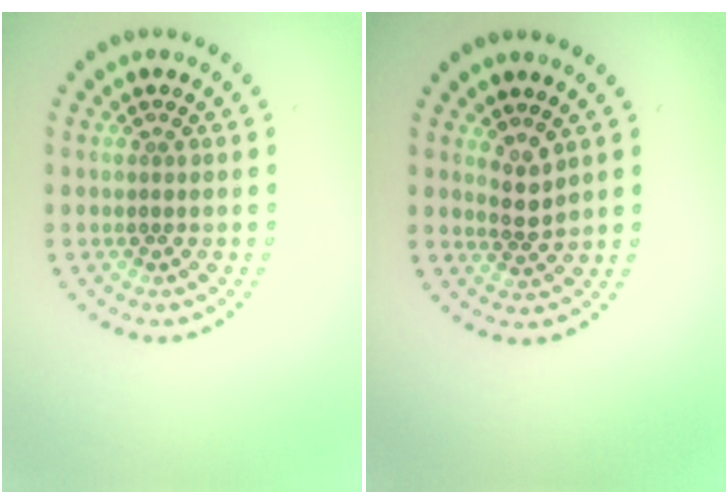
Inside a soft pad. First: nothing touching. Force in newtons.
{"total": 1.7, "press": 1.2, "slide": 1.2}